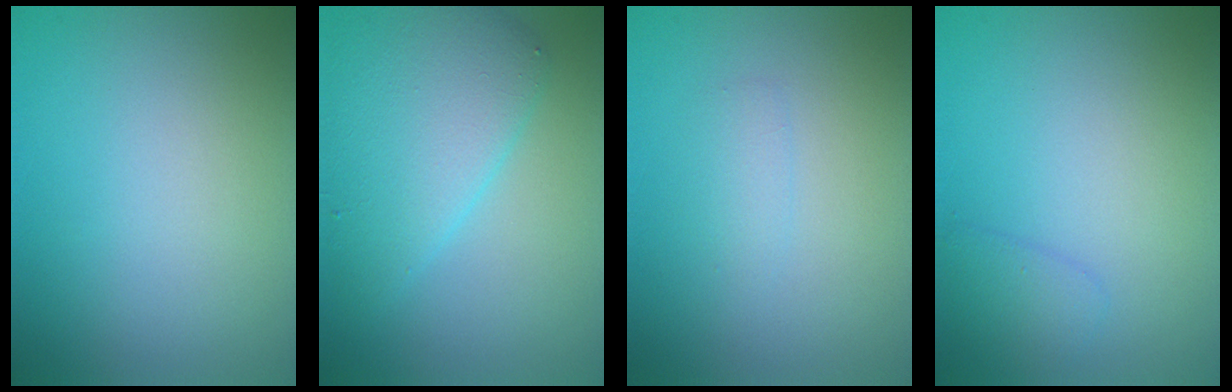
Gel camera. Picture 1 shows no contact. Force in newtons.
{"total": 6.0, "press": 6.0, "slide": 0.2}
{"total": 1.0, "press": 1.0, "slide": 0.1}
{"total": 1.3, "press": 1.3, "slide": 0.1}